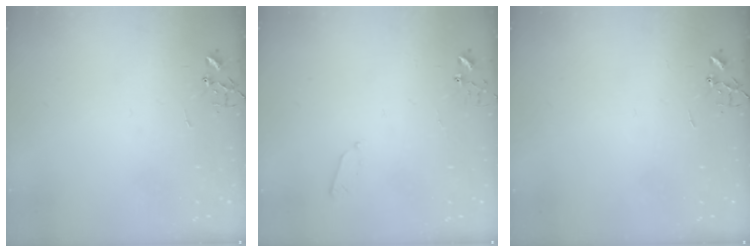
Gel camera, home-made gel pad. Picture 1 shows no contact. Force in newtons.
{"total": 3.4, "press": 3.4, "slide": 0.5}
{"total": 0.0}